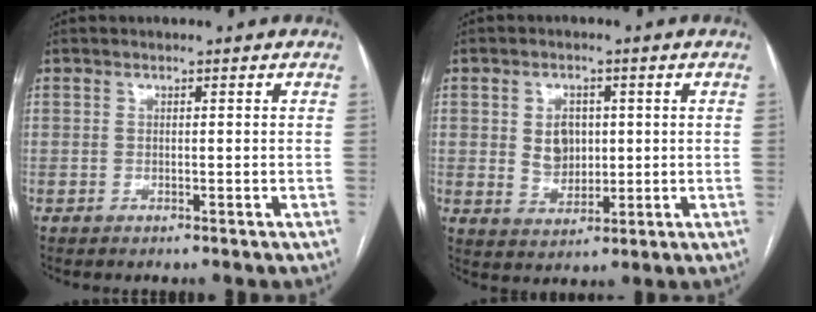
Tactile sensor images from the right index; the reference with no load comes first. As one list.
[{"total": 5.1, "force": [0.8, 3.9, 3.2], "torque": [-0.056, 0.005, 0.026]}]